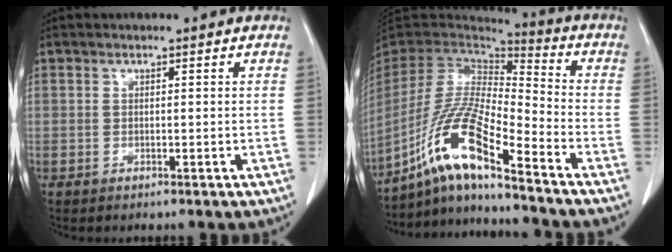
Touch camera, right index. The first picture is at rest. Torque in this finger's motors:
{"motor_torque": [1.13, -1.01, 0.48, 0.21]}